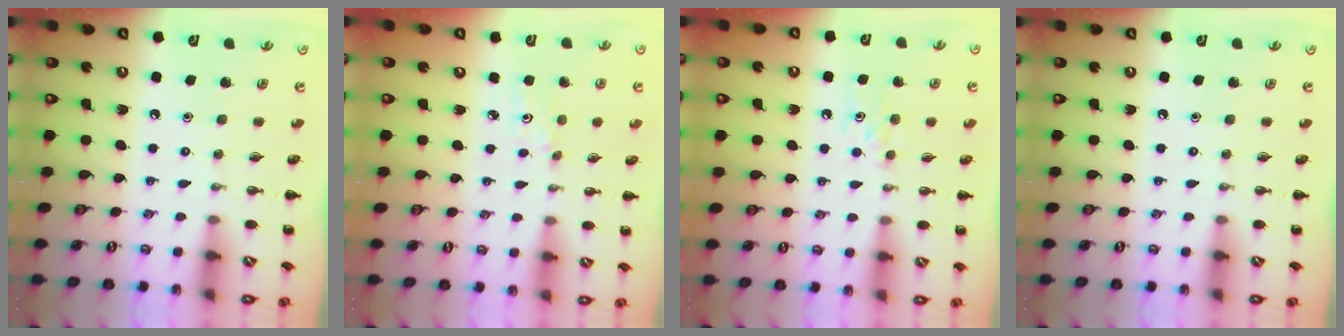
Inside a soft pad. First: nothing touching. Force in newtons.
{"total": 2.8, "press": 2.6, "slide": 0.9}
{"total": 4.5, "press": 4.3, "slide": 1.5}
{"total": 0.0}